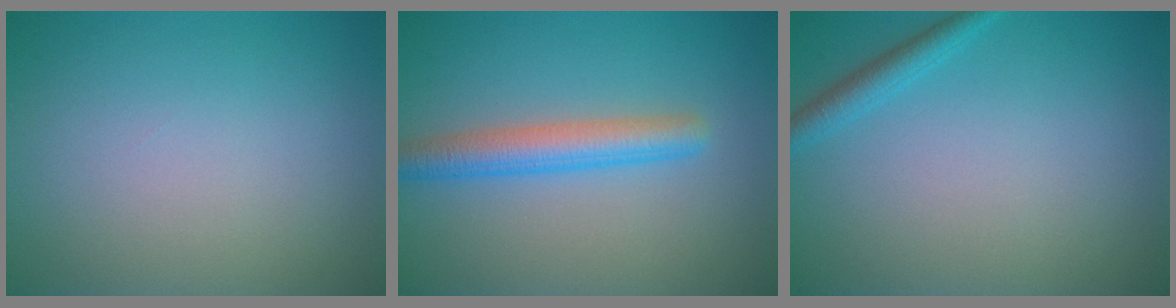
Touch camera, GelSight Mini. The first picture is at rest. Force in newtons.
{"total": 3.7, "press": 3.7, "slide": 0.1}
{"total": 1.9, "press": 1.9, "slide": 0.1}